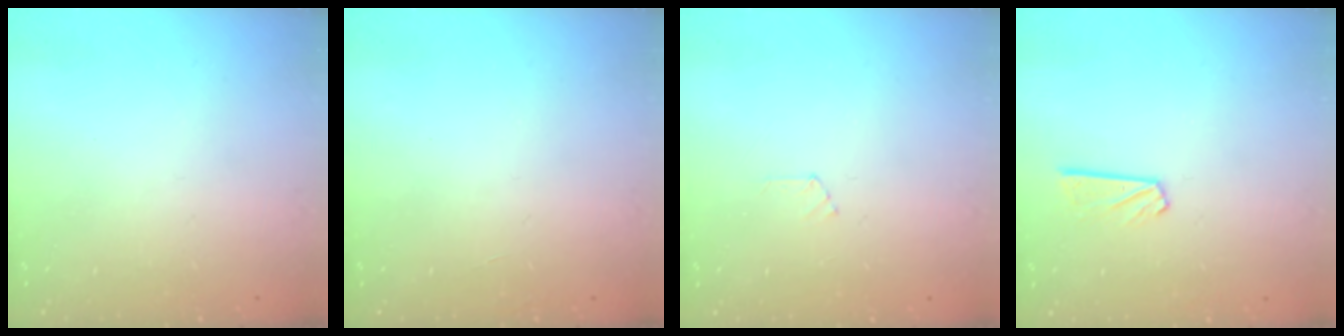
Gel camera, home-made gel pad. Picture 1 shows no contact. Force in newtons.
{"total": 0.0}
{"total": 2.3, "press": 2.3, "slide": 0.3}
{"total": 4.2, "press": 4.1, "slide": 0.3}